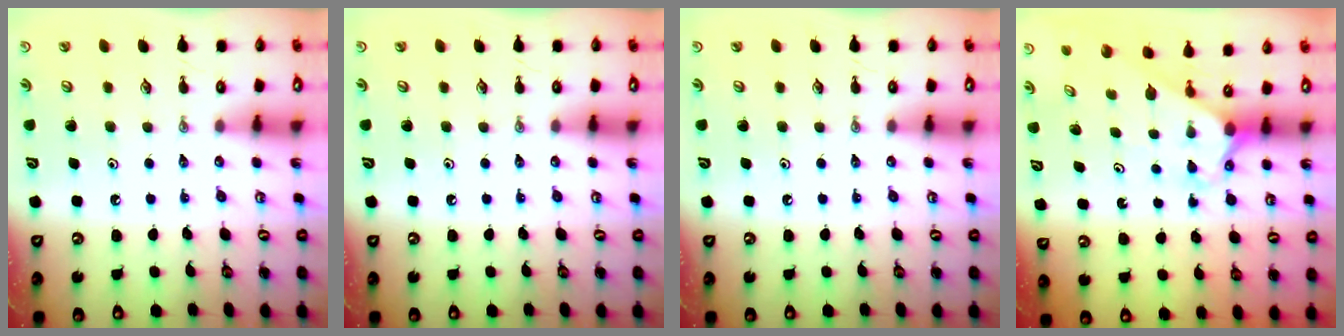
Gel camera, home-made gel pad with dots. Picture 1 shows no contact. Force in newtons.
{"total": 0.0}
{"total": 0.0}
{"total": 2.4, "press": 2.4, "slide": 0.3}